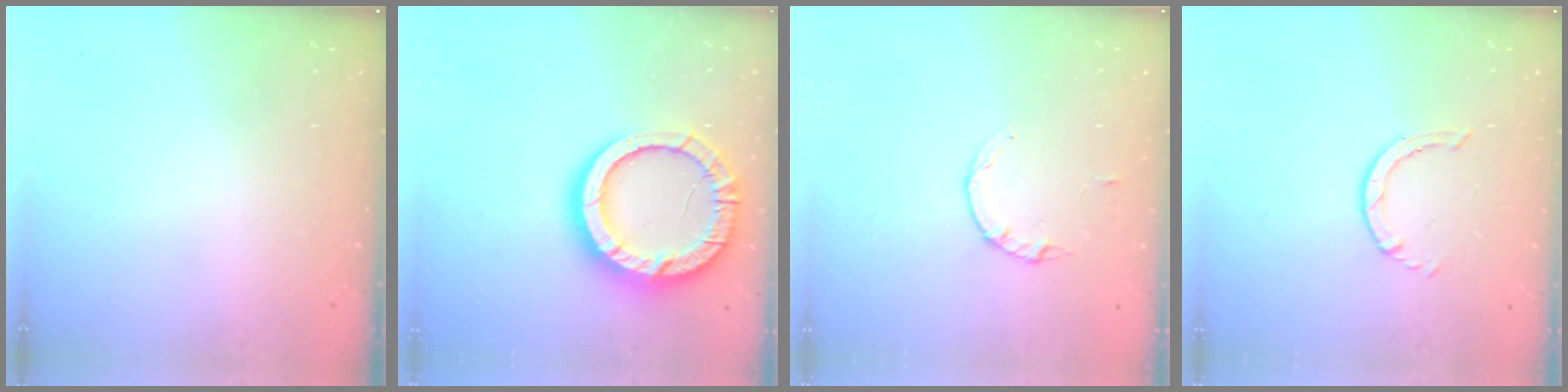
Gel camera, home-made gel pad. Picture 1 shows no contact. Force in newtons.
{"total": 17.9, "press": 17.9, "slide": 1.7}
{"total": 2.2, "press": 2.1, "slide": 0.3}
{"total": 0.6, "press": 0.6, "slide": 0.1}